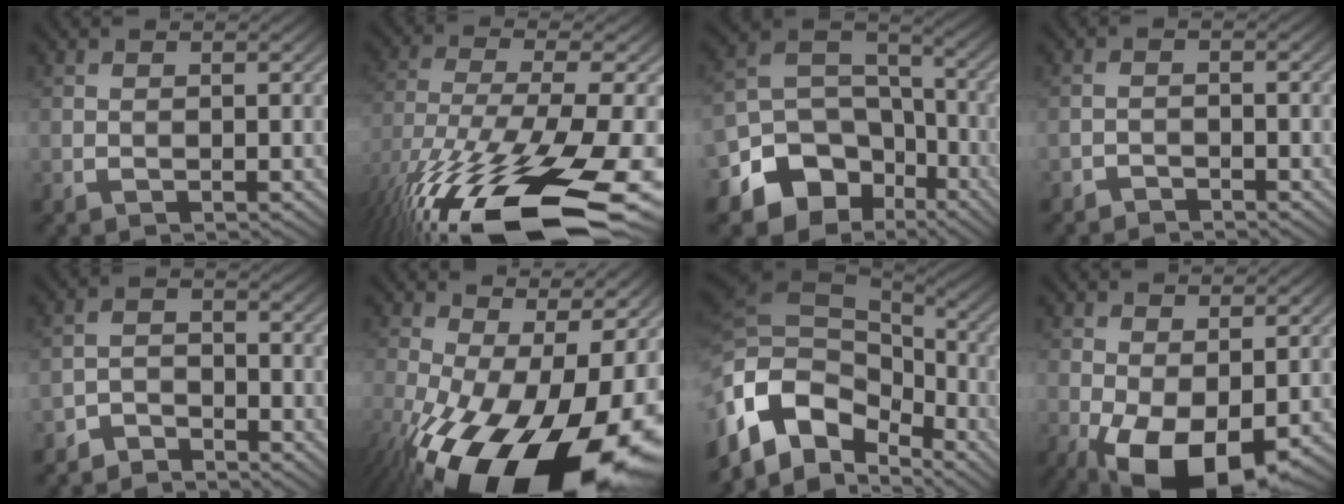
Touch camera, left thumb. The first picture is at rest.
{"total": 18.5, "force": [-11.1, 6.2, 13.5], "torque": [-0.276, -0.033, -0.180]}
{"total": 13.2, "force": [-8.1, 9.5, 4.4], "torque": [-0.119, -0.019, -0.136]}
{"total": 1.3, "force": [-1.2, 0.2, -0.3], "torque": [0.006, 0.001, -0.028]}
{"total": 3.6, "force": [-3.5, 1.1, 0.3], "torque": [-0.004, 0.004, -0.078]}
{"total": 21.0, "force": [-7.5, 10.1, 16.8], "torque": [-0.301, -0.065, -0.097]}
{"total": 14.5, "force": [-5.6, 9.8, 9.1], "torque": [-0.218, -0.013, -0.087]}
{"total": 10.7, "force": [-3.9, 5.5, 8.3], "torque": [-0.166, -0.024, -0.057]}